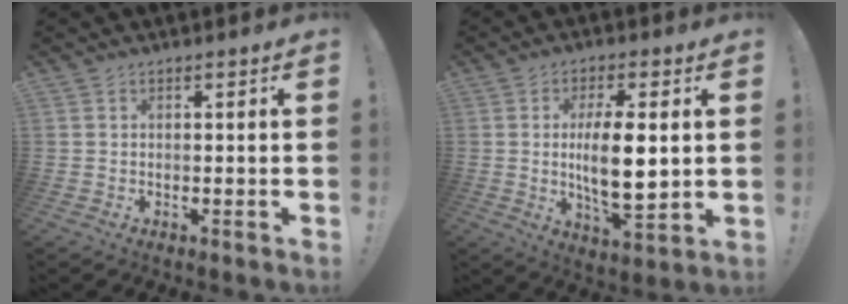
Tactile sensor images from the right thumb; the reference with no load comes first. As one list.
[{"total": 12.3, "force": [1.0, 4.4, 11.4], "torque": [-0.205, -0.017, 0.009]}]